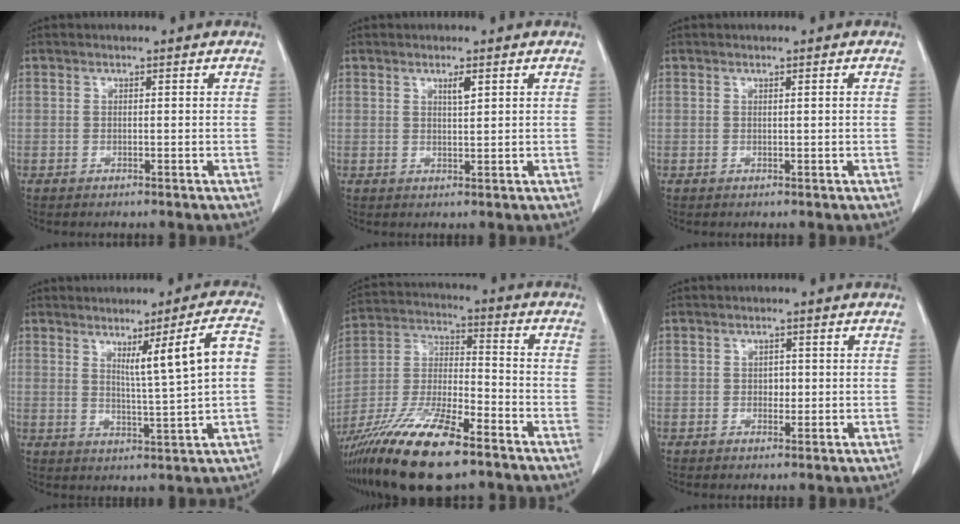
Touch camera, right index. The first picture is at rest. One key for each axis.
{"total": 2.0, "fx": 1.2, "fy": 0.2, "fz": 1.6, "tx": -0.026, "ty": -0.007, "tz": 0.018}
{"total": 1.0, "fx": 0.4, "fy": -0.1, "fz": 0.9, "tx": -0.012, "ty": -0.002, "tz": 0.006}
{"total": 8.9, "fx": 2.2, "fy": -0.9, "fz": 8.6, "tx": -0.133, "ty": -0.004, "tz": 0.040}
{"total": 17.9, "fx": -11.9, "fy": 3.6, "fz": 12.9, "tx": -0.275, "ty": -0.025, "tz": -0.219}
{"total": 1.6, "fx": 0.2, "fy": 1.1, "fz": 1.1, "tx": -0.009, "ty": 0.001, "tz": 0.002}